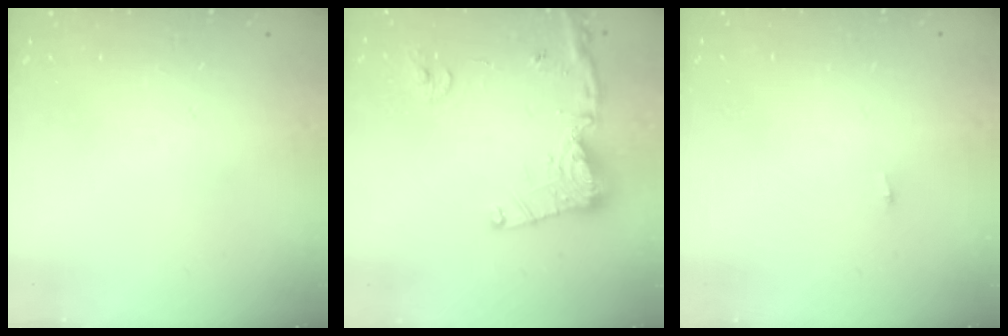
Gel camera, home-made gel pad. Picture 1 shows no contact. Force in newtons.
{"total": 13.8, "press": 13.8, "slide": 1.5}
{"total": 6.0, "press": 1.7, "slide": 5.8}